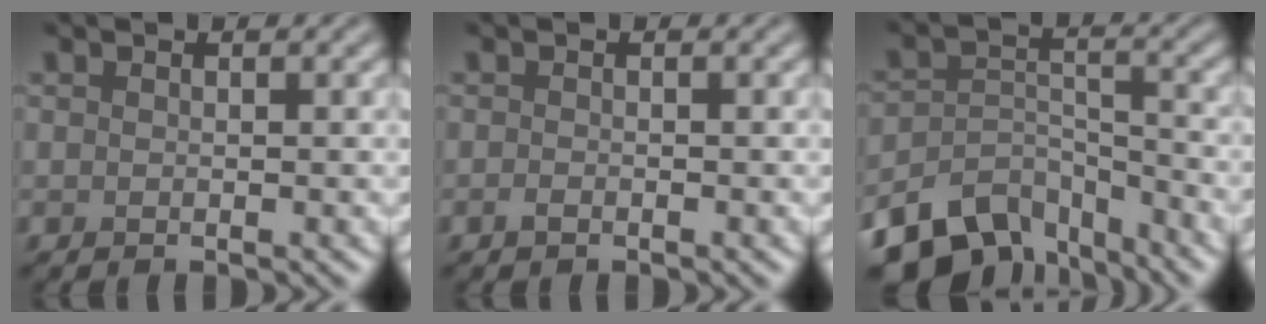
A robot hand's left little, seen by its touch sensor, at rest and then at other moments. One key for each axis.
{"total": 0.6, "fx": -0.4, "fy": 0.2, "fz": 0.3, "tx": -0.007, "ty": -0.001, "tz": -0.009}
{"total": 8.5, "fx": -6.7, "fy": 4.1, "fz": 3.4, "tx": -0.058, "ty": -0.013, "tz": -0.114}